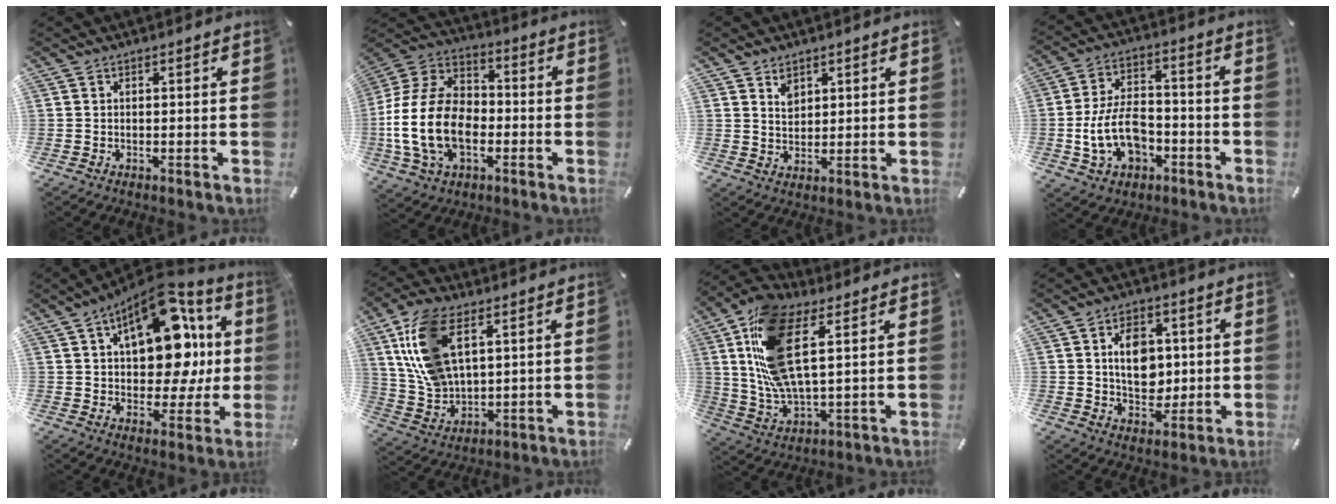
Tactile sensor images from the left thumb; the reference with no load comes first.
{"total": 18.1, "force": [-4.2, 12.7, 12.2], "torque": [-0.275, 0.028, -0.075]}
{"total": 3.7, "force": [2.1, 2.9, 0.8], "torque": [-0.007, -0.005, 0.038]}
{"total": 14.1, "force": [-3.6, 9.5, 9.8], "torque": [-0.185, 0.015, -0.063]}
{"total": 20.0, "force": [6.1, 11.8, 14.9], "torque": [-0.215, -0.031, 0.102]}
{"total": 15.2, "force": [6.1, 9.4, 10.3], "torque": [-0.248, -0.003, 0.112]}
{"total": 17.7, "force": [6.6, 7.8, 14.5], "torque": [-0.328, -0.013, 0.115]}
{"total": 9.8, "force": [1.5, 7.5, 6.2], "torque": [-0.084, 0.004, 0.024]}